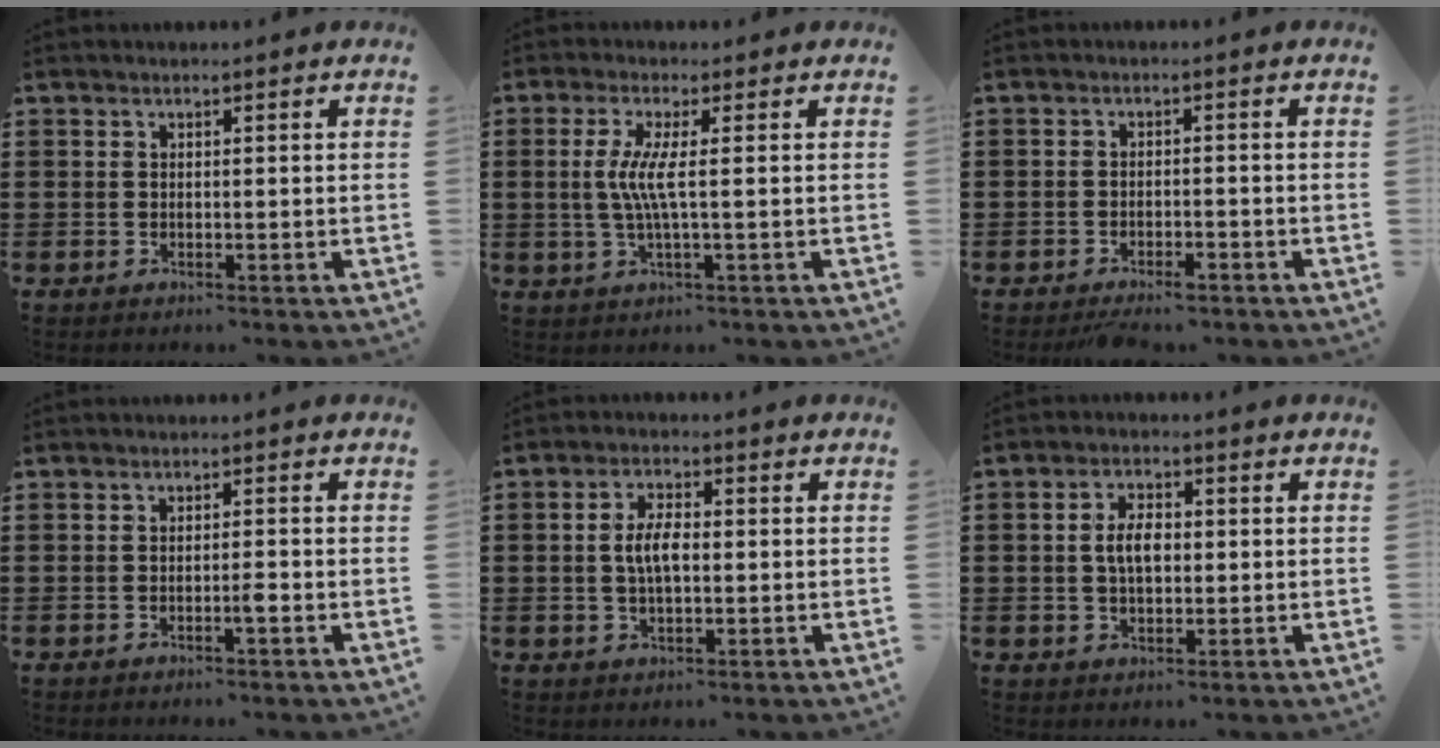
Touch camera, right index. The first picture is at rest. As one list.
[{"total": 5.0, "force": [0.2, -0.1, 5.0], "torque": [-0.117, -0.016, -0.007]}, {"total": 1.9, "force": [-1.6, 0.4, 0.9], "torque": [-0.020, 0.002, -0.033]}, {"total": 1.7, "force": [-0.8, 0.1, 1.5], "torque": [-0.027, 0.000, -0.014]}, {"total": 4.6, "force": [0.0, 2.0, 4.1], "torque": [-0.086, 0.004, -0.005]}, {"total": 4.5, "force": [0.2, 2.4, 3.8], "torque": [-0.067, 0.007, -0.001]}]